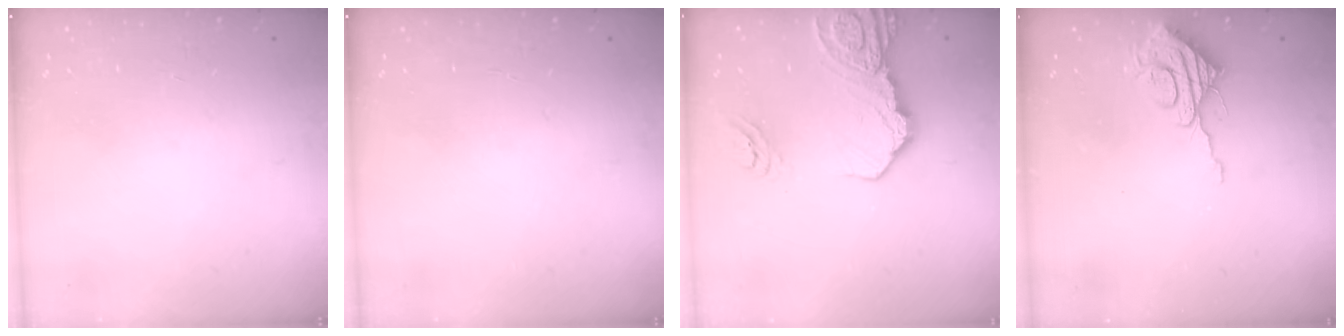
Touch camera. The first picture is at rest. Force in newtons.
{"total": 2.0, "press": 2.0, "slide": 0.2}
{"total": 16.1, "press": 16.0, "slide": 1.9}
{"total": 9.4, "press": 9.4, "slide": 0.7}